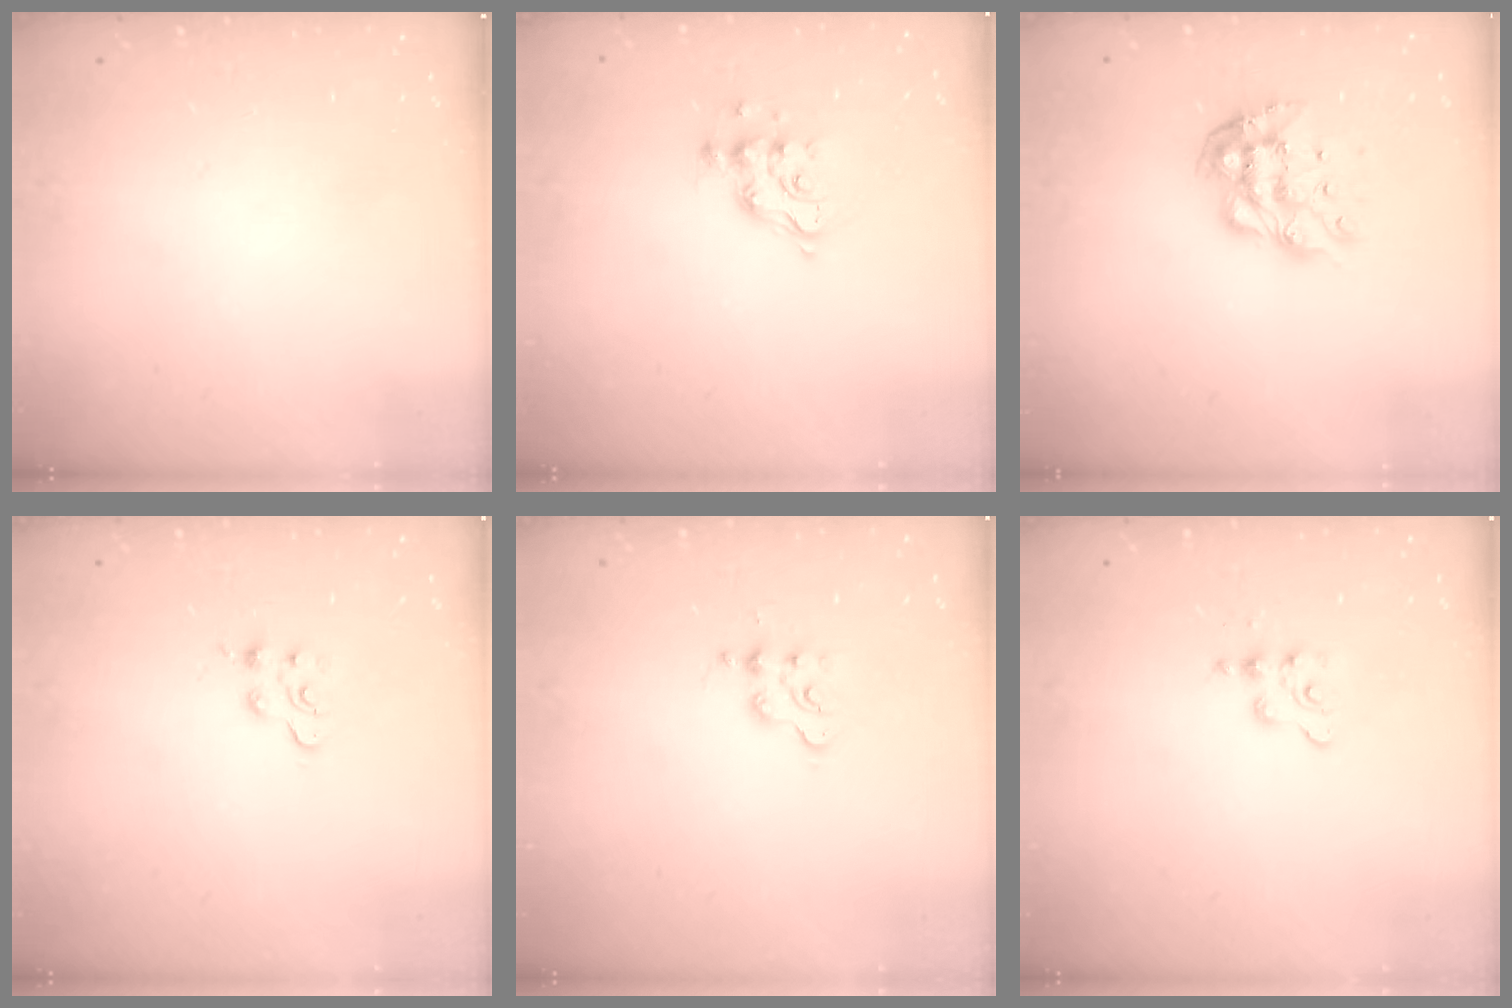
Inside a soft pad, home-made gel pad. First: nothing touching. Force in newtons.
{"total": 8.8, "press": 8.8, "slide": 0.4}
{"total": 10.9, "press": 10.8, "slide": 0.9}
{"total": 3.9, "press": 3.9, "slide": 0.5}
{"total": 3.8, "press": 3.8, "slide": 0.4}
{"total": 4.5, "press": 4.4, "slide": 0.7}